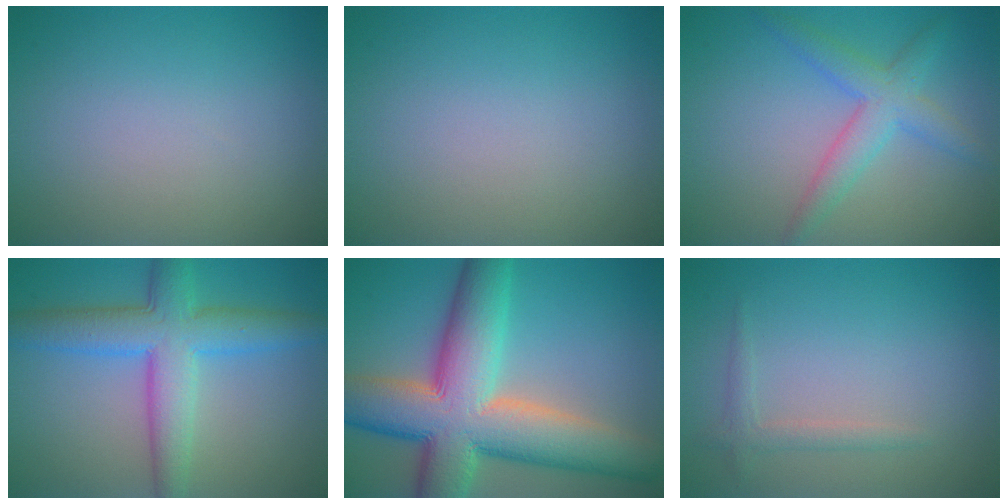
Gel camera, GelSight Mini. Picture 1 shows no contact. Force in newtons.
{"total": 0.0}
{"total": 3.7, "press": 3.7, "slide": 0.1}
{"total": 6.9, "press": 6.9, "slide": 0.3}
{"total": 13.6, "press": 13.5, "slide": 0.7}
{"total": 1.4, "press": 1.4, "slide": 0.1}